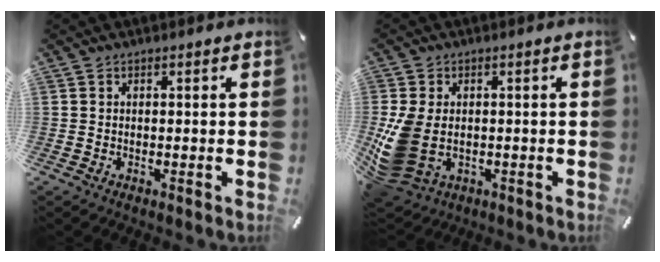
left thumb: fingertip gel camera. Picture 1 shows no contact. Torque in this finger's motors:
{"motor_torque": [2.47, 2.54, 1.98, 0.34, 0.60]}